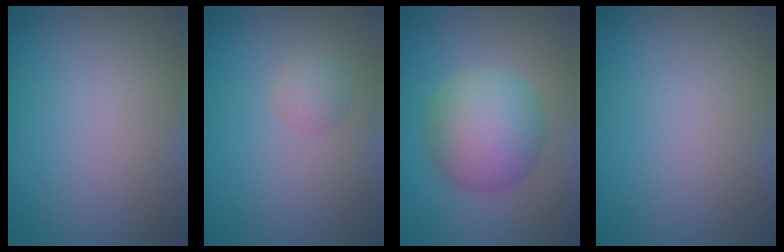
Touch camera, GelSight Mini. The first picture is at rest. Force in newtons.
{"total": 1.3, "press": 1.3, "slide": 0.0}
{"total": 6.3, "press": 6.3, "slide": 0.1}
{"total": 0.0}